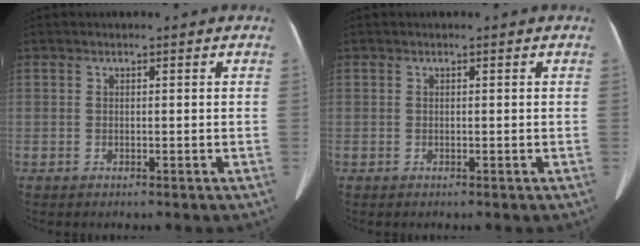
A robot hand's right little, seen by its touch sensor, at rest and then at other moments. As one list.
[{"total": 0.0}]